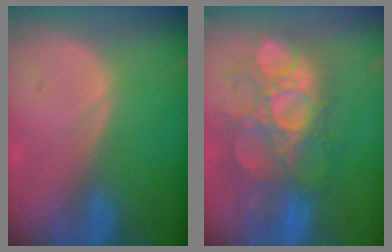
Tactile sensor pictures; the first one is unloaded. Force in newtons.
{"total": 11.2, "press": 10.8, "slide": 3.1}